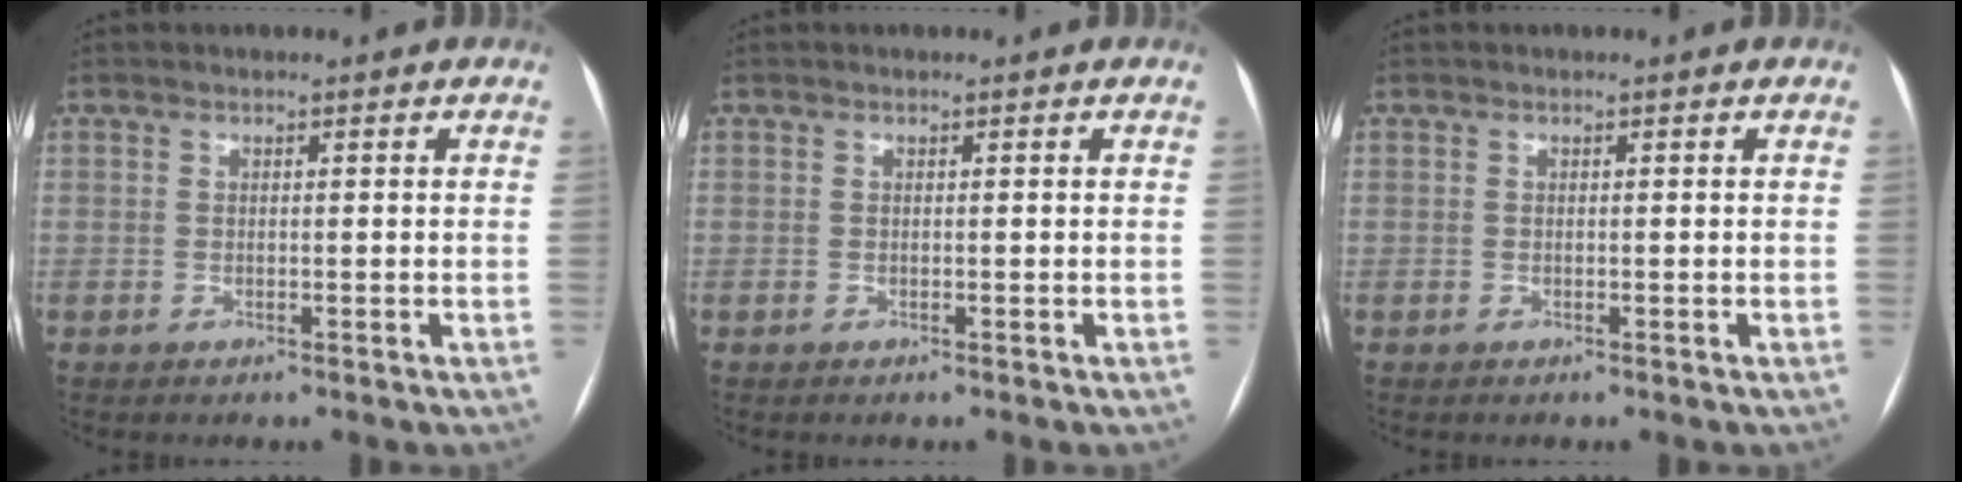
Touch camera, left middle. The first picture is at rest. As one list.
[{"total": 0.0}, {"total": 0.0}]